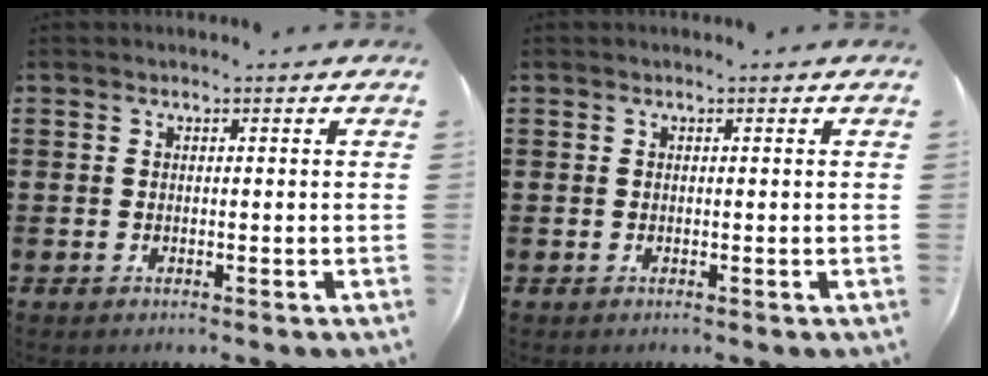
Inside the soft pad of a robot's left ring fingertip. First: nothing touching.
{"total": 0.0}